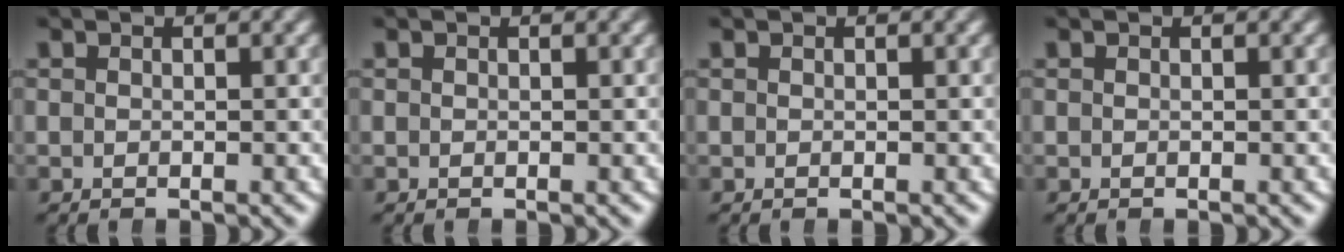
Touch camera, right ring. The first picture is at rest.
{"total": 0.0}
{"total": 0.0}
{"total": 0.0}